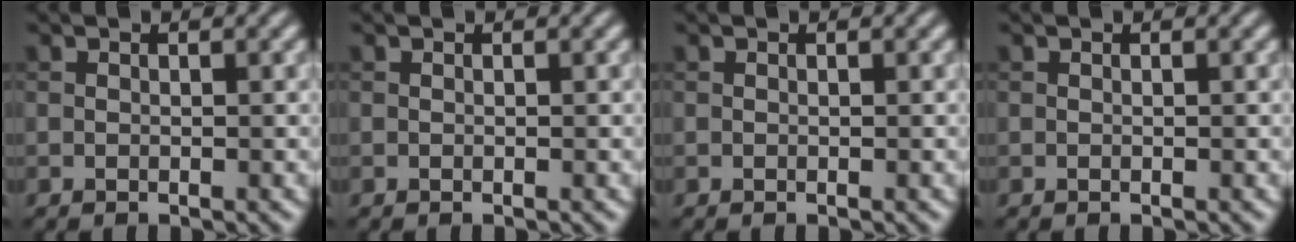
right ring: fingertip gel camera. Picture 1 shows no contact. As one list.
[{"total": 0.0}, {"total": 0.0}, {"total": 0.0}]